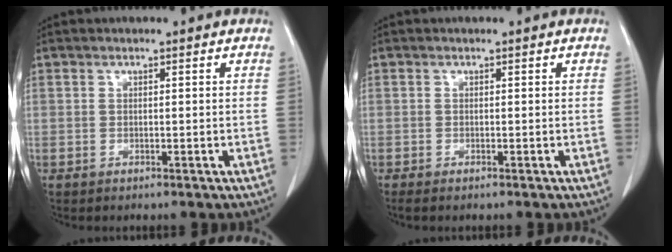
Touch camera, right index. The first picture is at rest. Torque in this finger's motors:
{"motor_torque": [0.02, 0.02, 0.06, 0.02]}